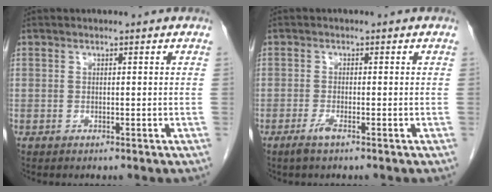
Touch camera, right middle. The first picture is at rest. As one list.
[{"total": 1.7, "force": [-1.1, 0.0, 1.3], "torque": [-0.032, -0.004, -0.025]}]